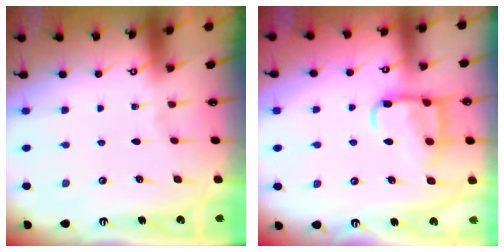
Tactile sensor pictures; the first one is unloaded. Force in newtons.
{"total": 12.3, "press": 12.2, "slide": 1.3}